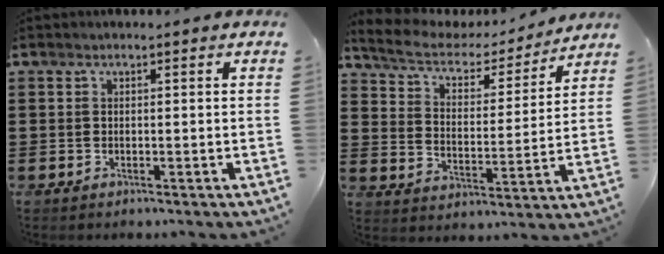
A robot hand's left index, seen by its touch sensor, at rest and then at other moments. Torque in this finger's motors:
{"motor_torque": [2.14, 0.00, 0.19, 0.03]}